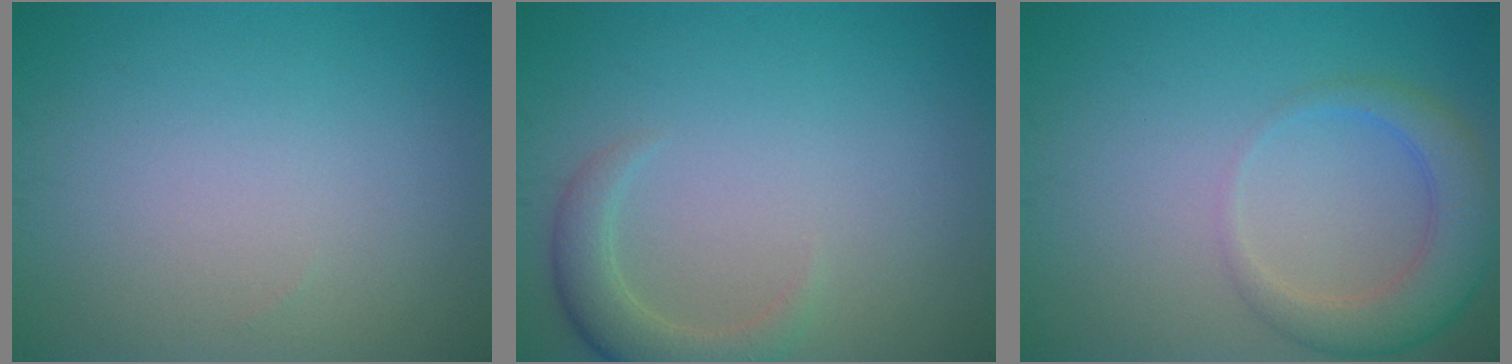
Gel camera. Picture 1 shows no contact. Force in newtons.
{"total": 2.9, "press": 2.8, "slide": 0.3}
{"total": 4.3, "press": 4.3, "slide": 0.3}